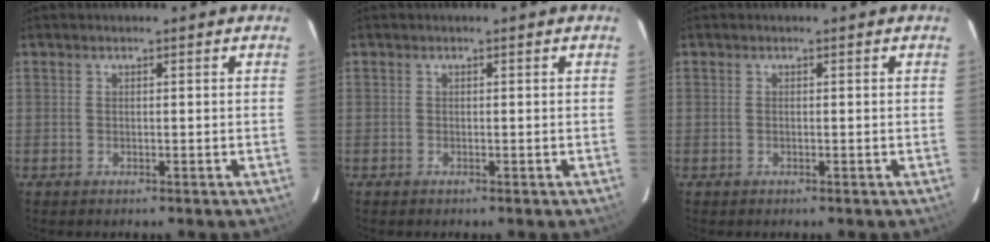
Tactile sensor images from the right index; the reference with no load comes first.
{"total": 0.0}
{"total": 0.0}